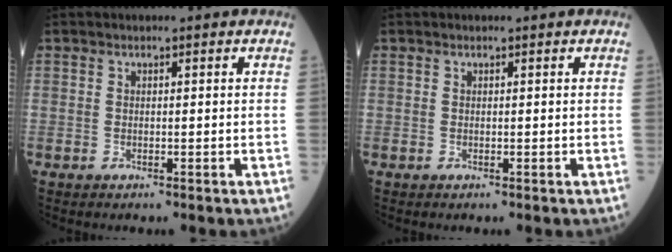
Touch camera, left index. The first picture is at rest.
{"total": 0.0}